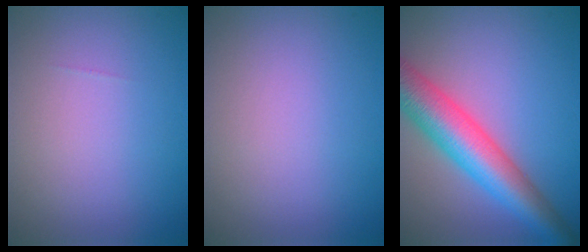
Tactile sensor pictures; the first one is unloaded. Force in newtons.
{"total": 0.0}
{"total": 8.1, "press": 8.1, "slide": 0.2}